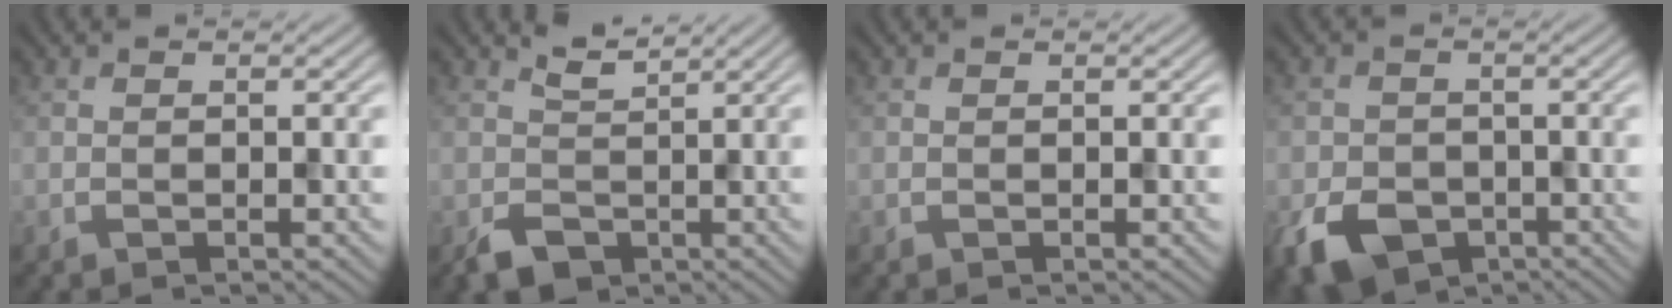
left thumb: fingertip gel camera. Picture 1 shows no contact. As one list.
[{"total": 2.8, "force": [0.2, 2.1, 1.8], "torque": [-0.037, -0.007, 0.009]}, {"total": 0.0}, {"total": 6.8, "force": [-3.3, 4.9, 3.3], "torque": [-0.074, -0.017, -0.065]}]